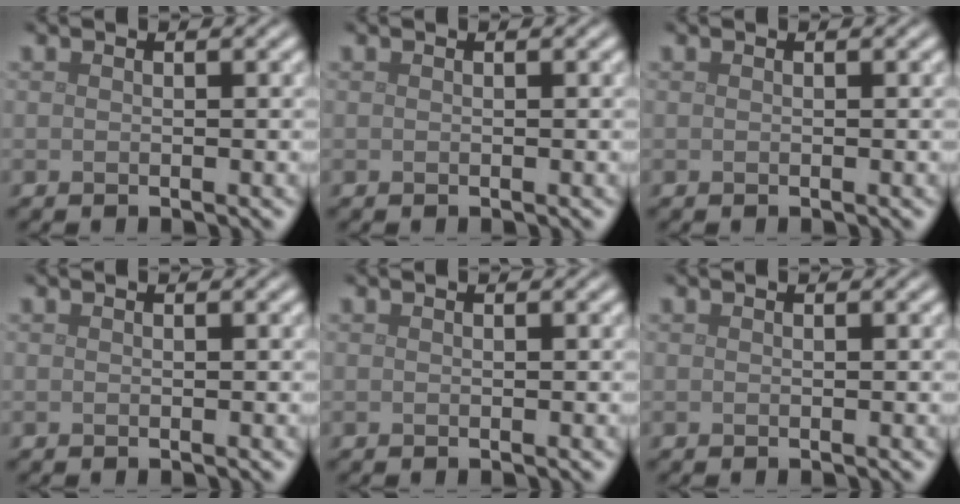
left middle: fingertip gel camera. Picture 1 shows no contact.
{"total": 0.0}
{"total": 0.0}
{"total": 0.0}
{"total": 0.0}
{"total": 0.0}